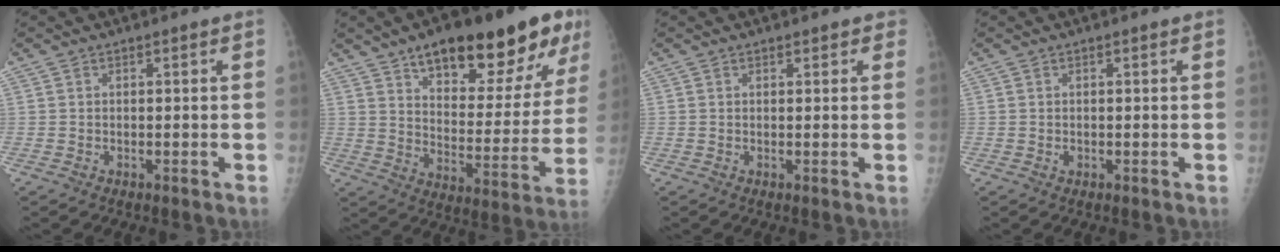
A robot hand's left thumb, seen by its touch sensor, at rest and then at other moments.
{"total": 24.7, "force": [14.8, 8.7, 17.8], "torque": [-0.205, -0.041, 0.219]}
{"total": 1.5, "force": [1.0, 0.8, 0.7], "torque": [0.006, -0.002, 0.007]}
{"total": 0.7, "force": [0.0, 0.5, 0.4], "torque": [-0.002, 0.000, 0.000]}